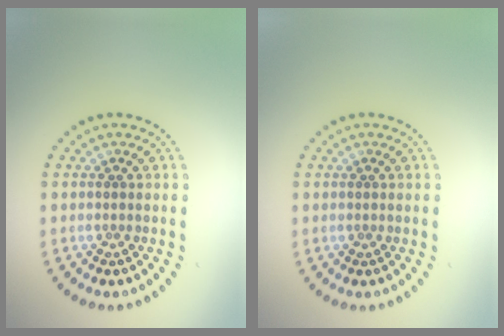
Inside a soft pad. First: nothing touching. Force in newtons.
{"total": 0.0}